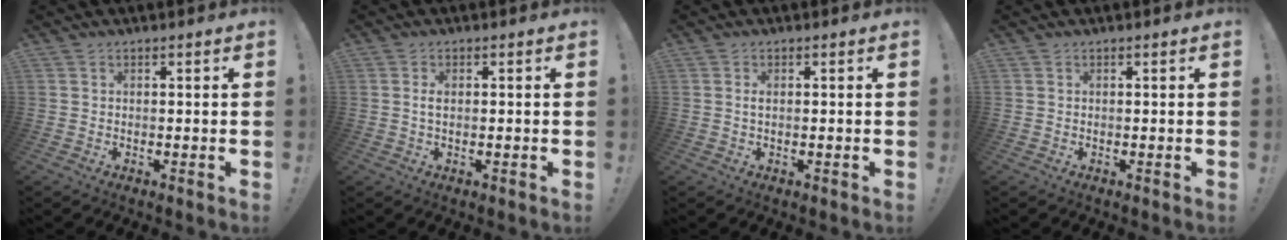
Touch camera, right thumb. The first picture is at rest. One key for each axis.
{"total": 1.7, "fx": -0.2, "fy": 0.5, "fz": 1.6, "tx": -0.029, "ty": 0.002, "tz": -0.006}
{"total": 1.1, "fx": -0.2, "fy": 0.2, "fz": 1.0, "tx": -0.027, "ty": 0.005, "tz": -0.004}
{"total": 0.0}